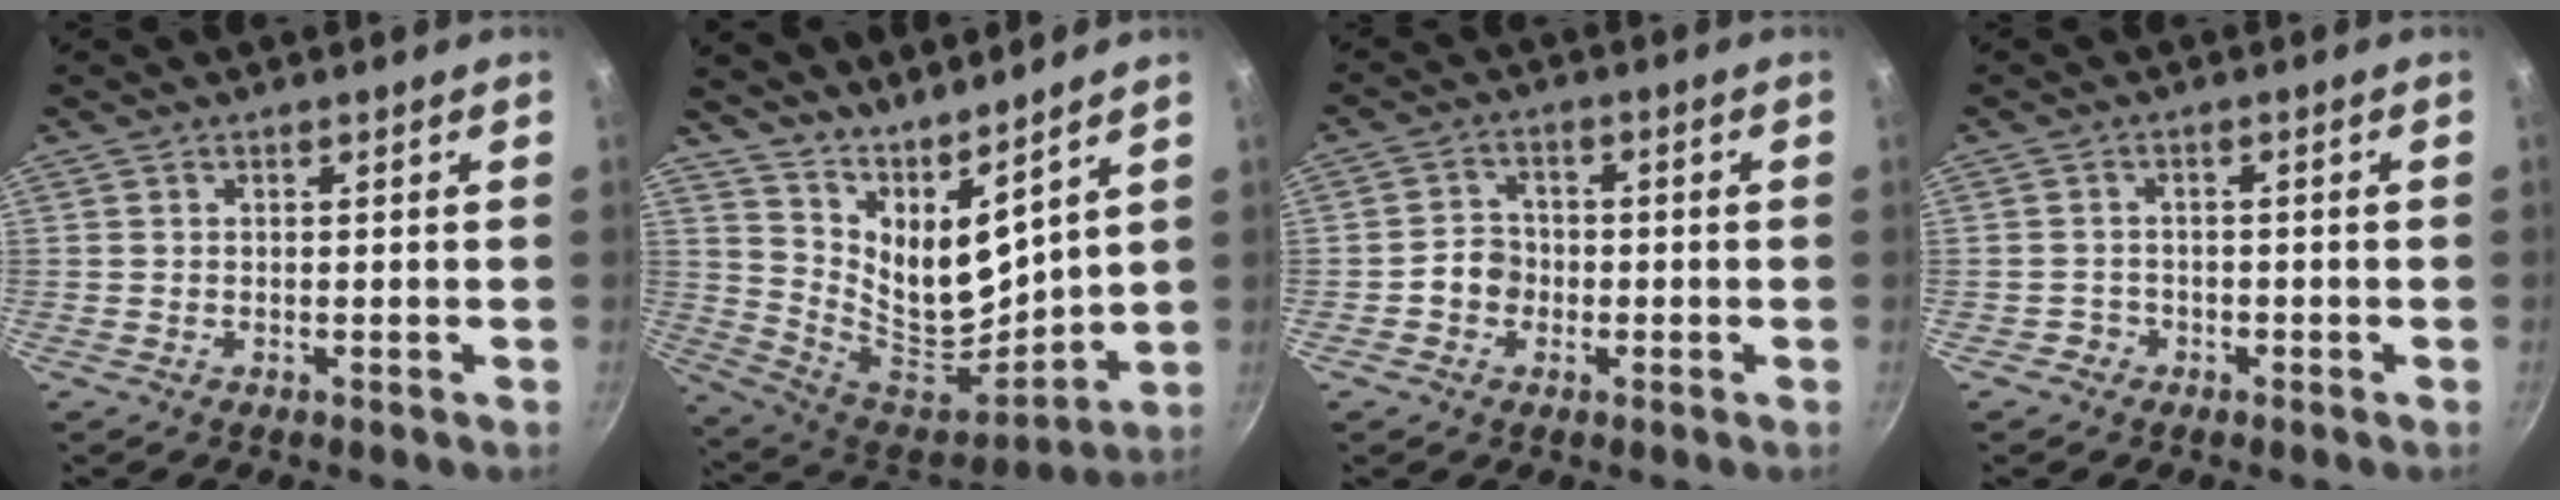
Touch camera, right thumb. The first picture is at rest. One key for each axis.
{"total": 14.9, "fx": 10.6, "fy": 5.0, "fz": 9.1, "tx": -0.139, "ty": -0.131, "tz": 0.204}
{"total": 4.6, "fx": -1.3, "fy": 4.0, "fz": 1.9, "tx": -0.007, "ty": 0.020, "tz": -0.028}
{"total": 2.2, "fx": -1.2, "fy": 1.8, "fz": 0.2, "tx": 0.012, "ty": 0.019, "tz": -0.015}